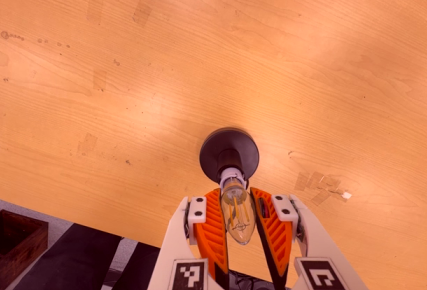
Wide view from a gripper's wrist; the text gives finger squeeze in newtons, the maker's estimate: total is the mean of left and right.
{"total": 12.7, "left": 12.3, "right": 13.0}